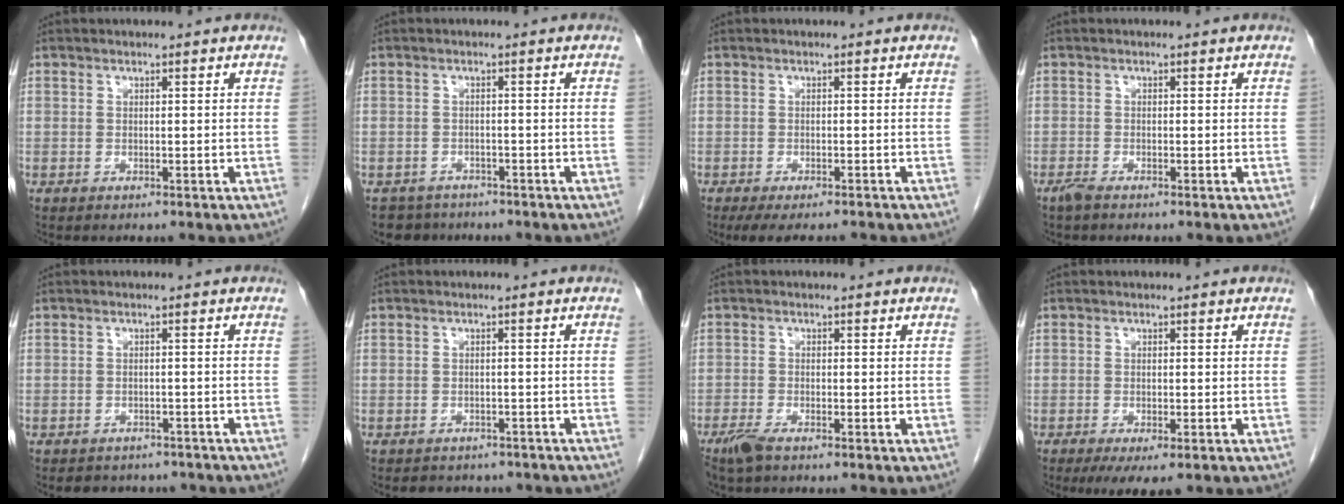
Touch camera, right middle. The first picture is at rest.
{"total": 3.1, "force": [-2.5, 1.9, -0.4], "torque": [0.004, 0.003, -0.040]}
{"total": 6.3, "force": [-5.5, 1.1, 2.8], "torque": [-0.031, -0.011, -0.081]}
{"total": 1.2, "force": [-1.0, 0.1, 0.7], "torque": [-0.021, -0.004, -0.020]}
{"total": 6.4, "force": [-5.7, 2.9, 1.0], "torque": [-0.008, 0.008, -0.061]}
{"total": 6.2, "force": [-5.5, 2.8, 1.2], "torque": [-0.011, 0.007, -0.057]}
{"total": 2.8, "force": [-2.1, 0.5, 1.8], "torque": [-0.043, -0.007, -0.041]}
{"total": 5.0, "force": [-3.2, 1.4, 3.6], "torque": [-0.051, -0.014, -0.047]}